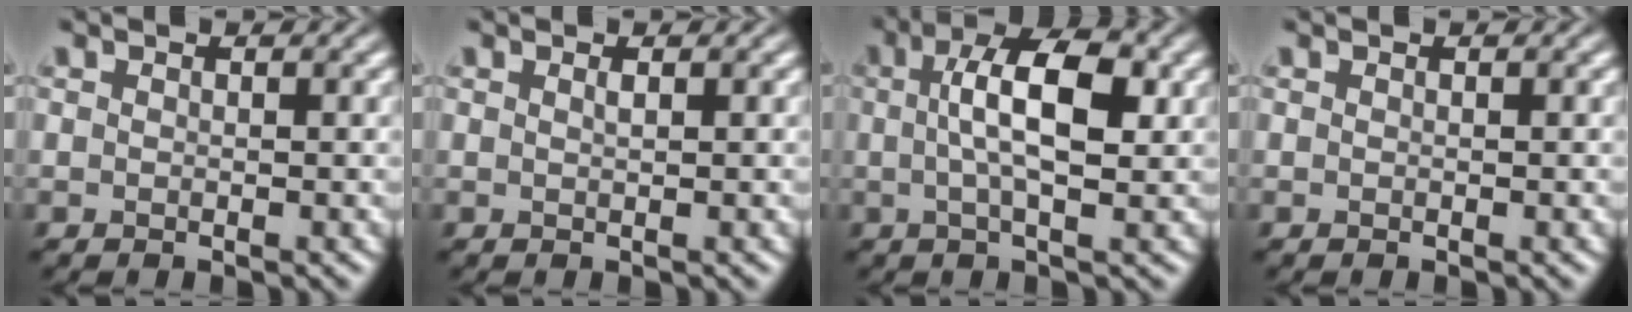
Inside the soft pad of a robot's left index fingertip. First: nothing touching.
{"total": 0.5, "force": [0.3, 0.1, 0.4], "torque": [-0.006, 0.001, 0.004]}
{"total": 6.4, "force": [1.0, 2.1, 5.9], "torque": [-0.098, 0.010, 0.012]}
{"total": 0.0}